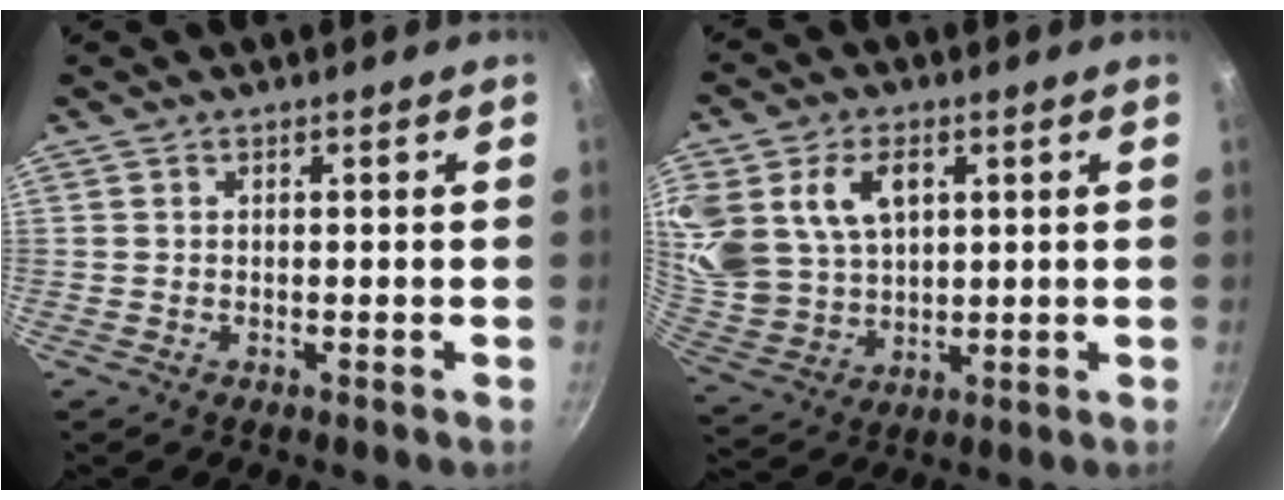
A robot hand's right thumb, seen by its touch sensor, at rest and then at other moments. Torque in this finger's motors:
{"motor_torque": [0.24, 0.27, 0.92, 0.86, 0.13]}